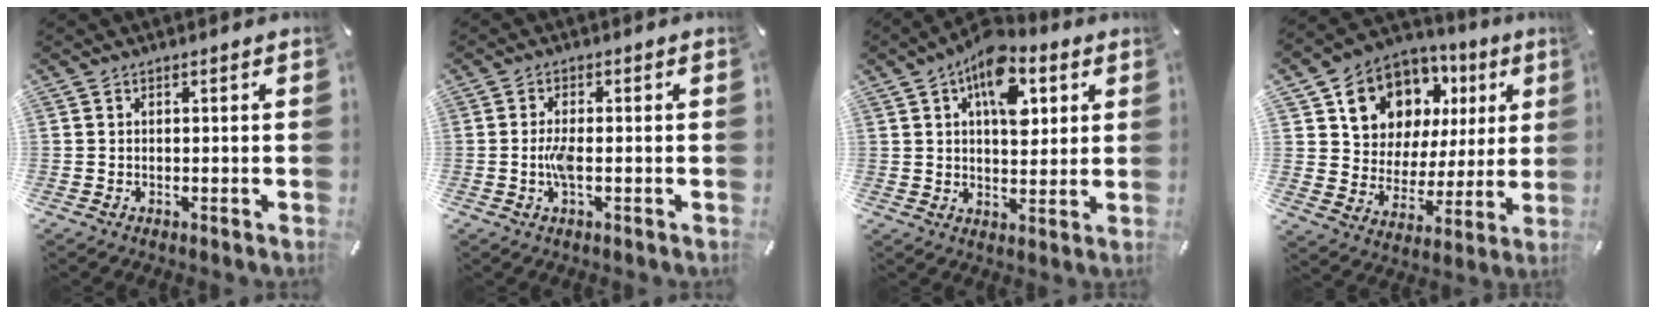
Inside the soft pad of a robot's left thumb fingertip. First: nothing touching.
{"total": 3.9, "force": [-0.8, 0.9, 3.7], "torque": [-0.079, -0.005, -0.017]}
{"total": 12.4, "force": [5.0, 7.2, 8.7], "torque": [-0.120, -0.012, 0.085]}
{"total": 13.1, "force": [7.5, 10.1, 3.9], "torque": [-0.083, -0.047, 0.143]}